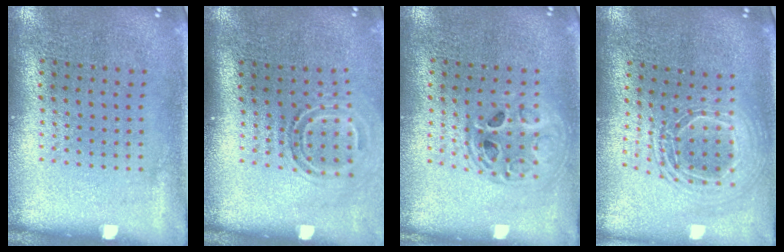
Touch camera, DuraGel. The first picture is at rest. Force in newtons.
{"total": 1.7, "press": 1.1, "slide": 1.3}
{"total": 1.5, "press": 1.2, "slide": 0.8}
{"total": 1.9, "press": 1.5, "slide": 1.2}